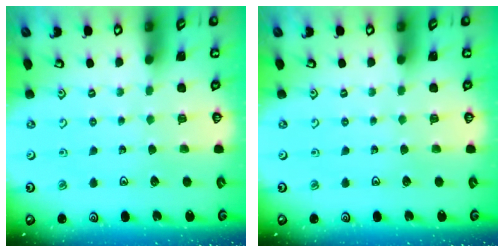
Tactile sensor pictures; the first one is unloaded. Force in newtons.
{"total": 0.0}